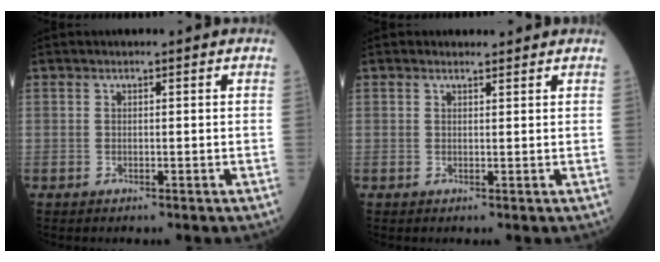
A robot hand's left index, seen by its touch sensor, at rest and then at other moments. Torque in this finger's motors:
{"motor_torque": [0.44, -0.91, -0.01, 0.01]}